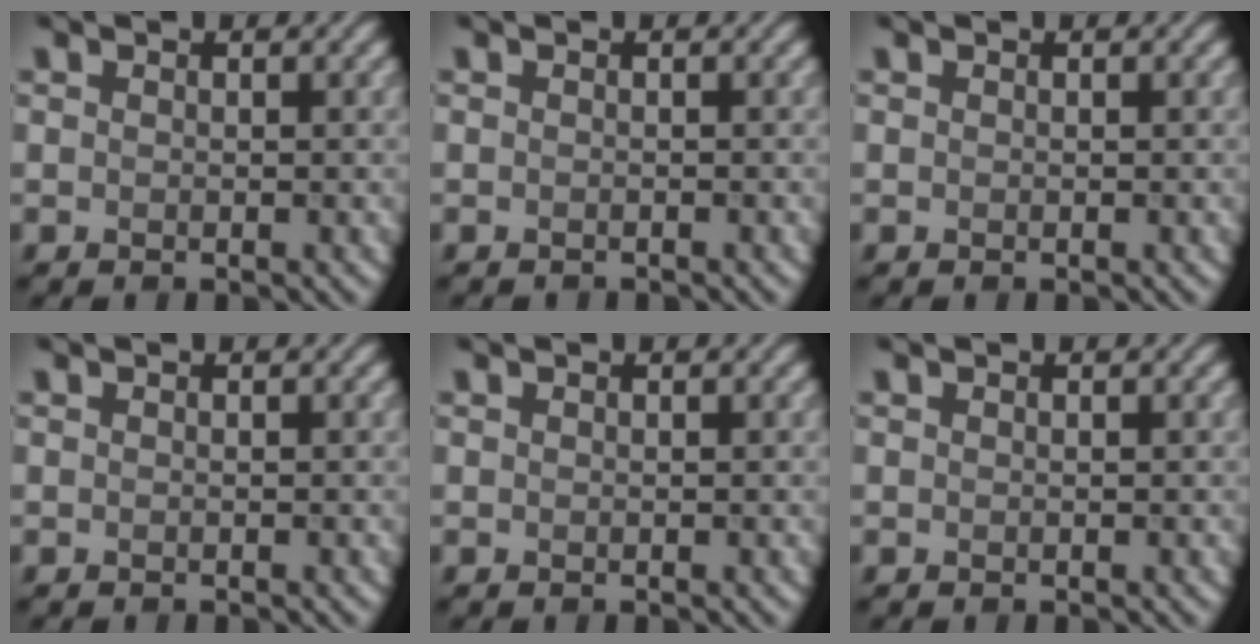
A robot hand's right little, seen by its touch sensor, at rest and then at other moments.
{"total": 0.7, "force": [-0.7, 0.0, 0.1], "torque": [0.001, -0.005, -0.013]}
{"total": 0.0}
{"total": 0.0}
{"total": 0.0}
{"total": 0.0}